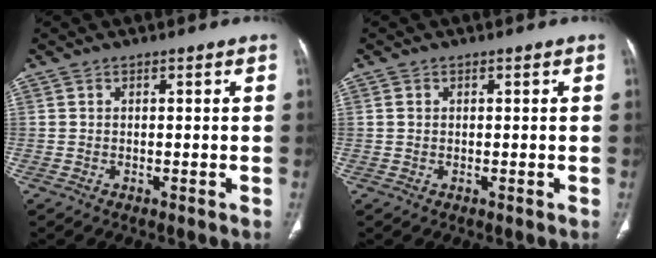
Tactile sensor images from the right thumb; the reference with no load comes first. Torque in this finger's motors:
{"motor_torque": [-0.34, 0.20, -0.03, -0.35, -0.02]}